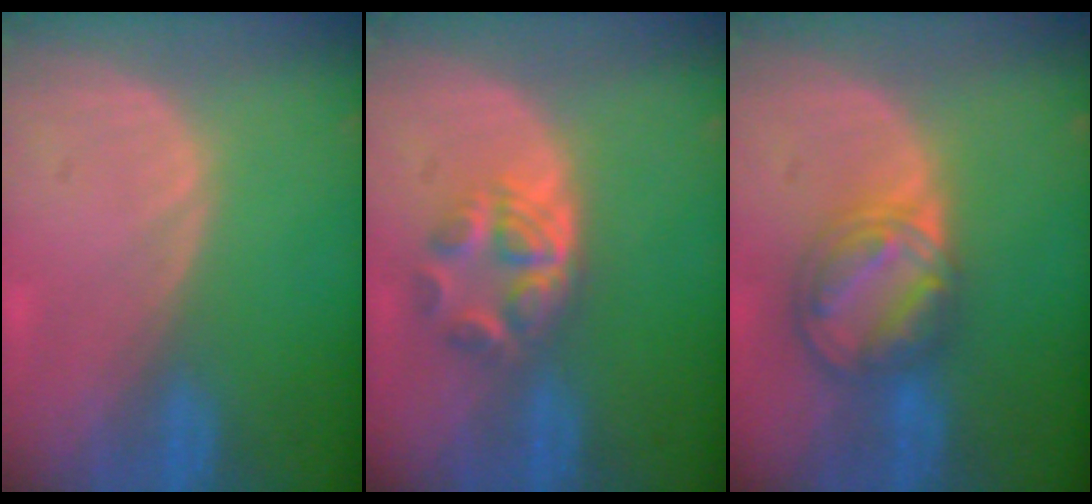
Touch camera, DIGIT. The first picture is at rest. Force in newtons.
{"total": 6.1, "press": 5.1, "slide": 3.4}
{"total": 8.2, "press": 7.0, "slide": 4.2}